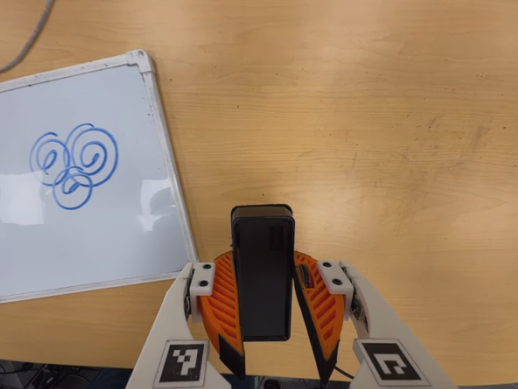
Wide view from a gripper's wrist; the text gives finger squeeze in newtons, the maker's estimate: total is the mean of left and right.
{"total": 7.0, "left": 6.3, "right": 7.7}